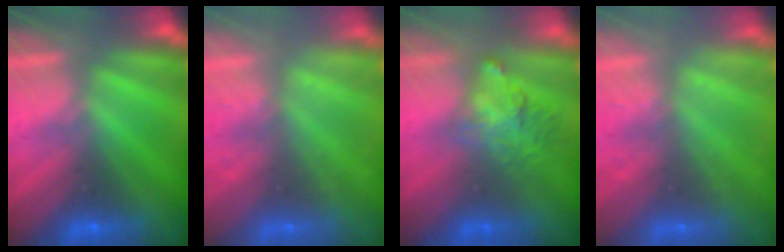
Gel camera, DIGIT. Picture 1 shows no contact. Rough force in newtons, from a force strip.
{"total": 2.3}
{"total": 3.9}
{"total": 2.3}